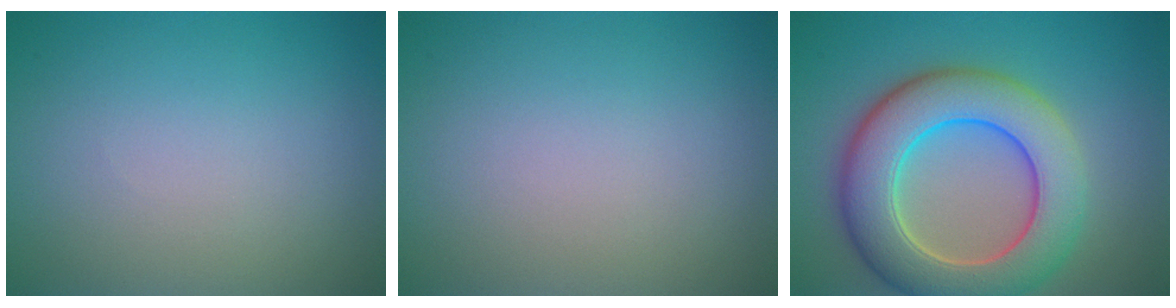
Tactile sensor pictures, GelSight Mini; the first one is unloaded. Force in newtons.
{"total": 0.0}
{"total": 9.7, "press": 9.7, "slide": 0.7}